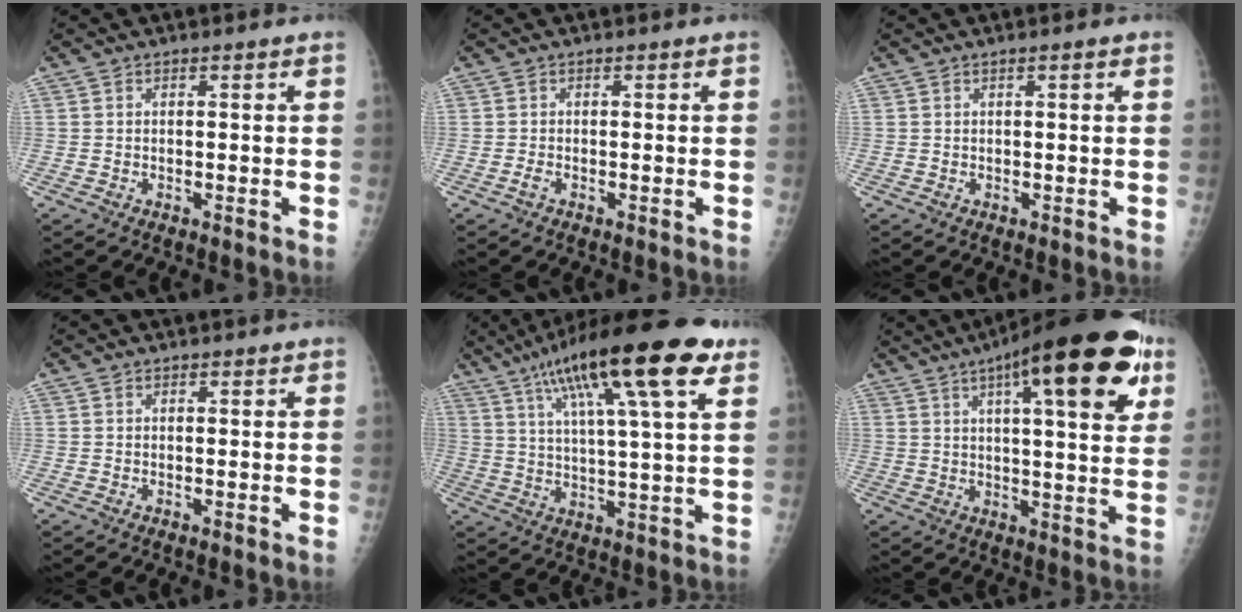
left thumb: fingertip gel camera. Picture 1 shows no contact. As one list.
[{"total": 0.9, "force": [-0.5, 0.4, 0.6], "torque": [-0.014, -0.002, -0.011]}, {"total": 0.9, "force": [0.4, 0.2, 0.8], "torque": [-0.014, 0.001, 0.005]}, {"total": 0.6, "force": [0.3, 0.4, 0.1], "torque": [0.002, -0.001, 0.002]}, {"total": 21.4, "force": [11.5, 4.2, 17.6], "torque": [-0.285, -0.011, 0.183]}, {"total": 23.4, "force": [11.3, 6.5, 19.5], "torque": [-0.265, -0.010, 0.155]}]